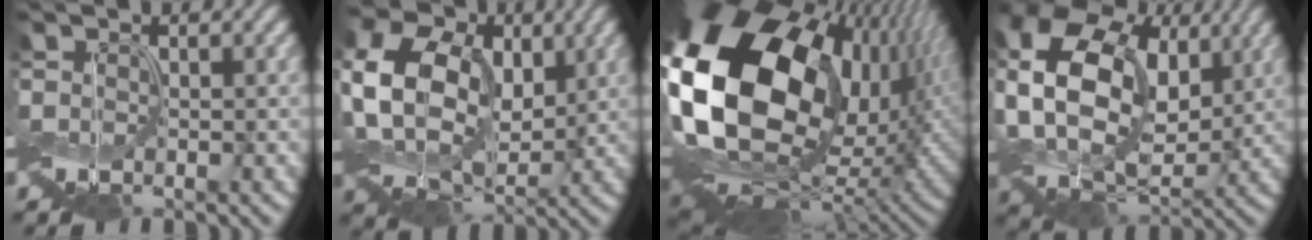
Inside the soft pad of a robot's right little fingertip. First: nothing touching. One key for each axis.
{"total": 12.7, "fx": 2.0, "fy": 9.5, "fz": 8.2, "tx": -0.185, "ty": 0.019, "tz": 0.034}
{"total": 20.4, "fx": 2.5, "fy": 13.8, "fz": 14.8, "tx": -0.328, "ty": -0.010, "tz": 0.056}
{"total": 14.5, "fx": 2.4, "fy": 10.6, "fz": 9.6, "tx": -0.193, "ty": 0.020, "tz": 0.049}